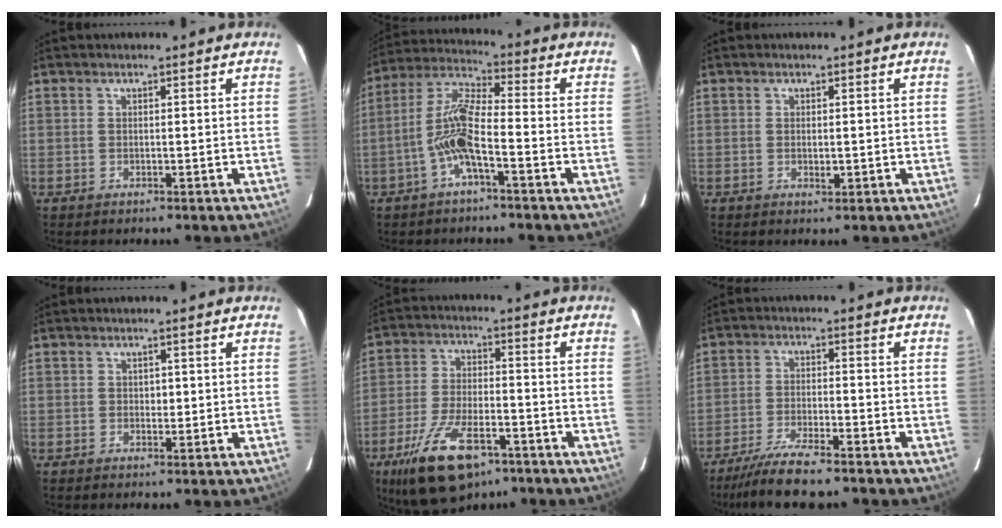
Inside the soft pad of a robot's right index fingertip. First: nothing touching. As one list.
[{"total": 9.2, "force": [-3.1, 1.5, 8.6], "torque": [-0.183, 0.017, -0.065]}, {"total": 1.3, "force": [-0.2, 0.5, 1.1], "torque": [-0.020, -0.003, -0.001]}, {"total": 1.1, "force": [0.1, 0.8, 0.7], "torque": [-0.008, 0.001, 0.001]}, {"total": 13.9, "force": [-8.4, 5.3, 9.7], "torque": [-0.194, -0.013, -0.142]}, {"total": 9.2, "force": [-7.7, 0.6, 5.0], "torque": [-0.083, -0.025, -0.130]}]